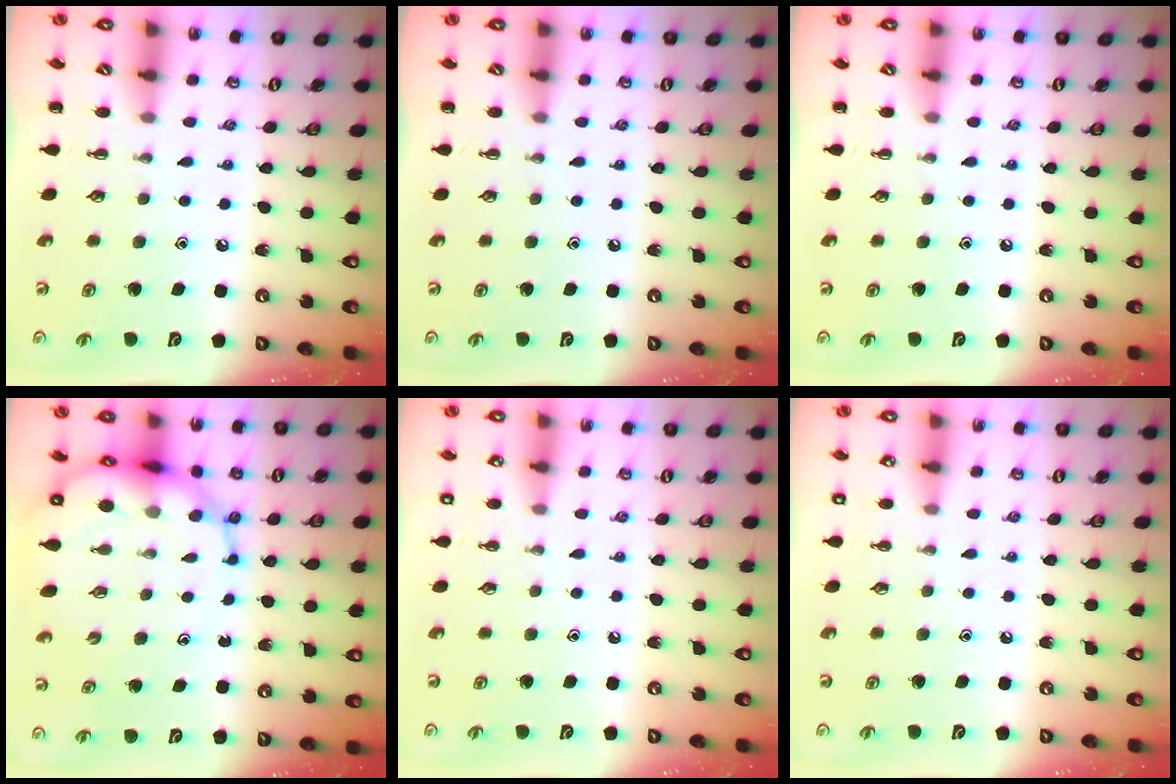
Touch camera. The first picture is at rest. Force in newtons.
{"total": 0.0}
{"total": 0.0}
{"total": 13.1, "press": 12.6, "slide": 3.8}
{"total": 2.3, "press": 2.2, "slide": 0.7}
{"total": 2.3, "press": 2.2, "slide": 0.7}